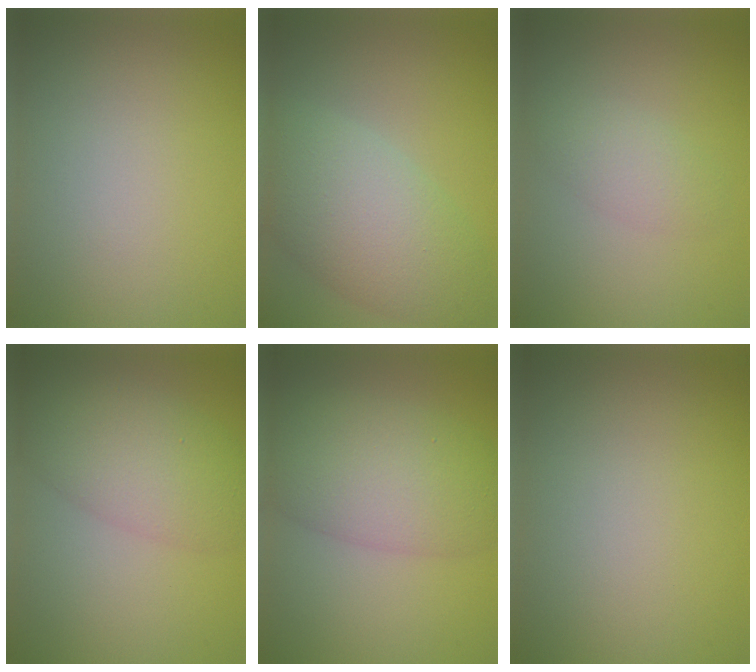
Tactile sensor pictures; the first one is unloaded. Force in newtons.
{"total": 7.6, "press": 7.5, "slide": 0.6}
{"total": 2.1, "press": 2.1, "slide": 0.1}
{"total": 5.8, "press": 5.8, "slide": 0.2}
{"total": 7.5, "press": 7.5, "slide": 0.2}
{"total": 0.0}